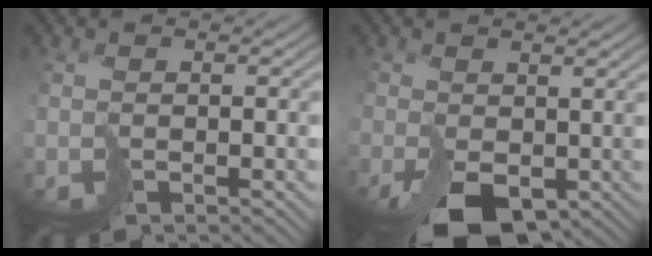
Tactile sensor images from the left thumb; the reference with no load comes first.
{"total": 5.7, "force": [-2.2, 3.2, 4.2], "torque": [-0.076, -0.012, -0.028]}